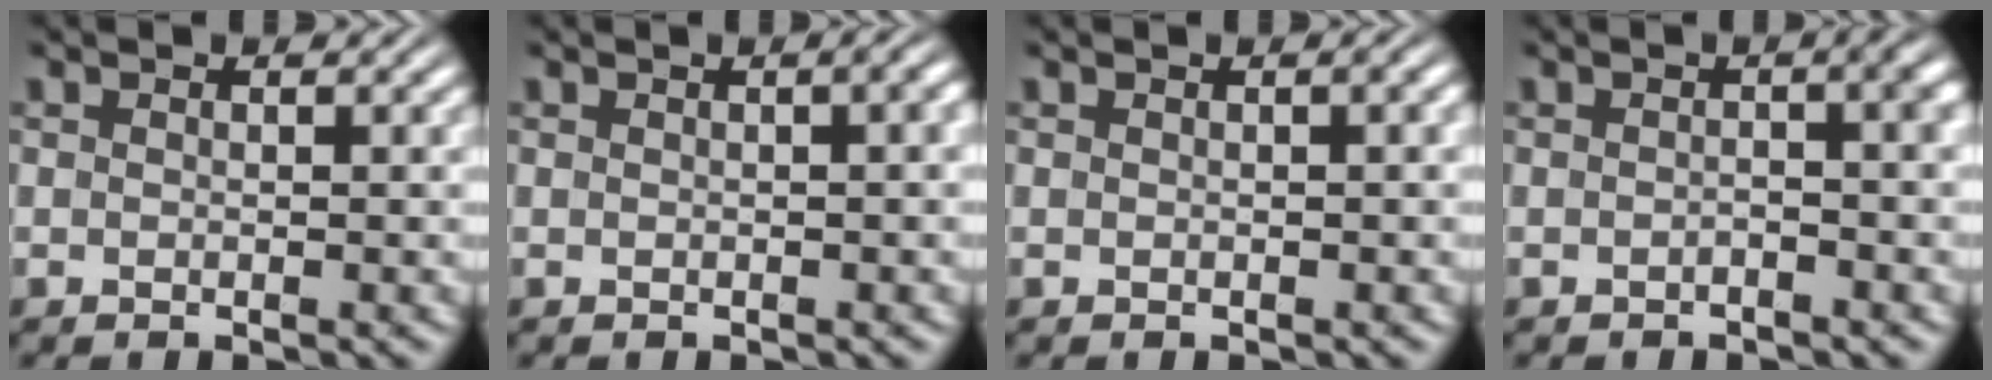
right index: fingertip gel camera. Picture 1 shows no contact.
{"total": 1.5, "force": [0.4, 0.2, 1.4], "torque": [-0.011, 0.013, 0.003]}
{"total": 0.7, "force": [0.2, 0.0, 0.7], "torque": [-0.007, 0.008, 0.002]}
{"total": 2.5, "force": [-0.2, 0.5, 2.4], "torque": [-0.016, 0.015, -0.014]}